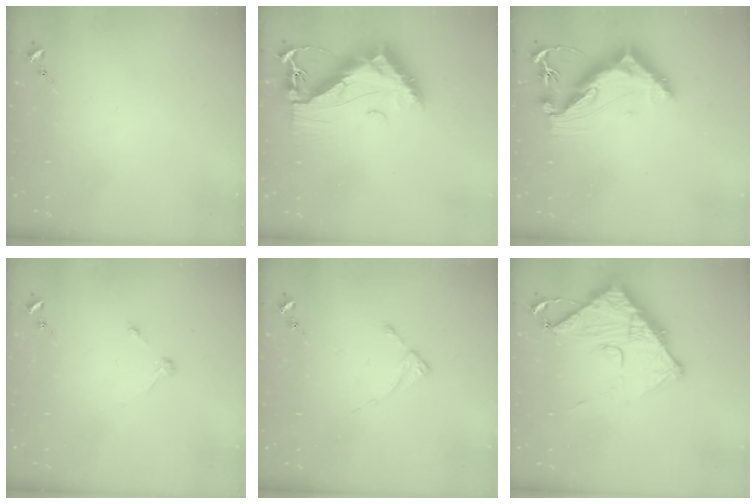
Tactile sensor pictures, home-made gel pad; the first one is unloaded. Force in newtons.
{"total": 13.2, "press": 13.2, "slide": 1.2}
{"total": 9.9, "press": 9.8, "slide": 1.1}
{"total": 3.2, "press": 3.2, "slide": 0.4}
{"total": 2.6, "press": 2.6, "slide": 0.2}
{"total": 14.0, "press": 13.9, "slide": 1.3}